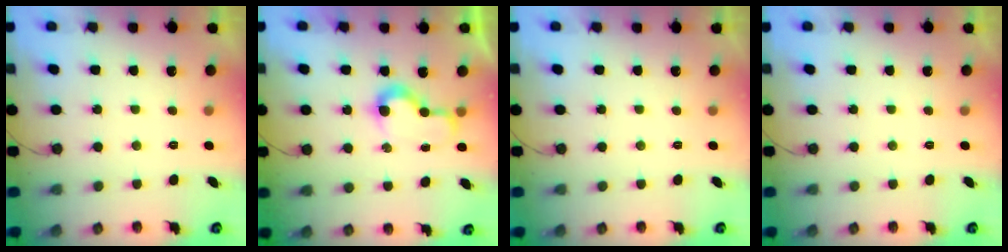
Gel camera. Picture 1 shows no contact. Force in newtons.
{"total": 7.6, "press": 7.6, "slide": 0.3}
{"total": 1.8, "press": 1.8, "slide": 0.0}
{"total": 0.0}